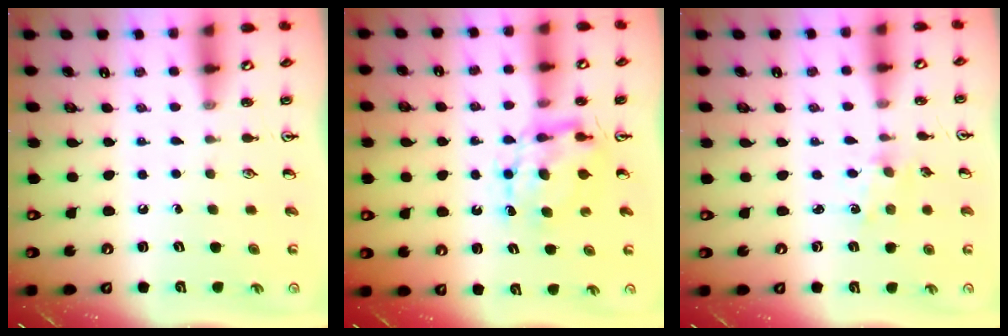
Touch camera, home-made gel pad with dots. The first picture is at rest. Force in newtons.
{"total": 7.1, "press": 7.1, "slide": 0.2}
{"total": 1.0, "press": 0.9, "slide": 0.2}